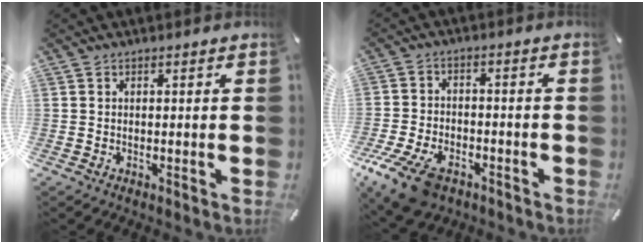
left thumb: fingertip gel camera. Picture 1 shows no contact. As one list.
[{"total": 11.5, "force": [-7.0, 6.3, 6.5], "torque": [-0.135, 0.031, -0.128]}]